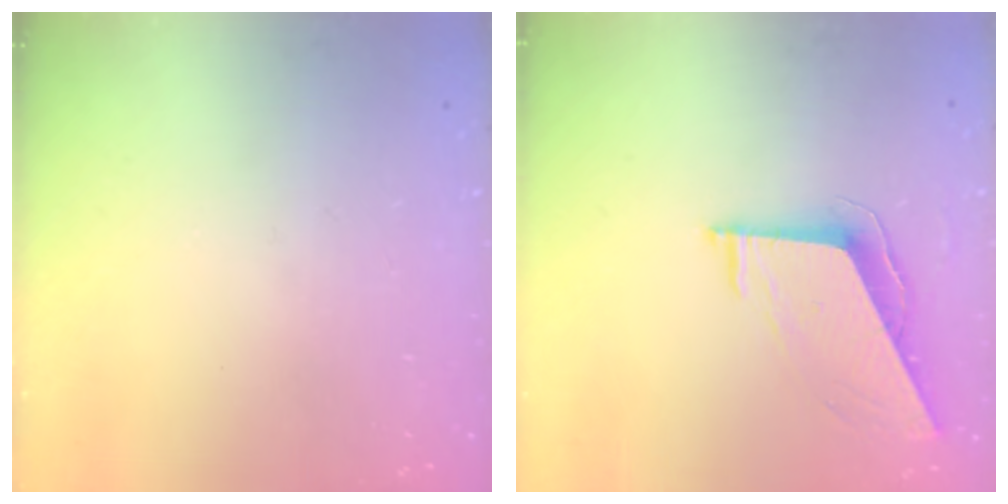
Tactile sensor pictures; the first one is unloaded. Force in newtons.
{"total": 7.5, "press": 7.5, "slide": 0.1}